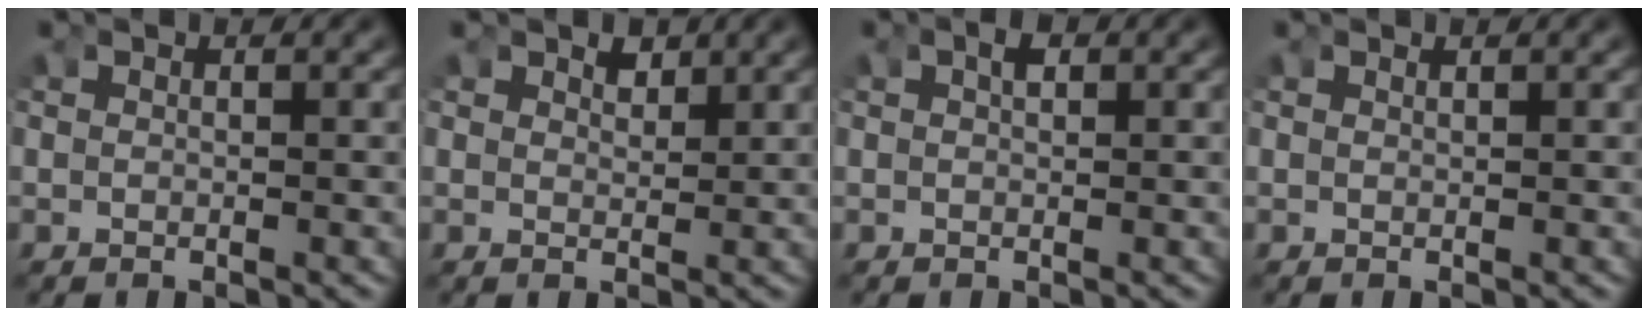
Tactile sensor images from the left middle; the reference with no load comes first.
{"total": 1.2, "force": [1.1, 0.3, 0.4], "torque": [-0.008, -0.011, 0.025]}
{"total": 0.9, "force": [0.4, 0.3, 0.7], "torque": [-0.013, 0.003, 0.008]}
{"total": 0.5, "force": [0.5, -0.3, 0.0], "torque": [0.002, -0.002, 0.009]}